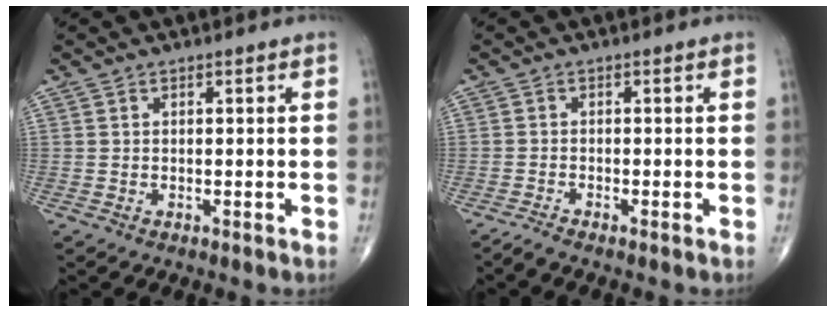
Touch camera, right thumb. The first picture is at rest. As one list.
[{"total": 1.4, "force": [-1.3, -0.2, 0.6], "torque": [-0.023, 0.001, -0.031]}]